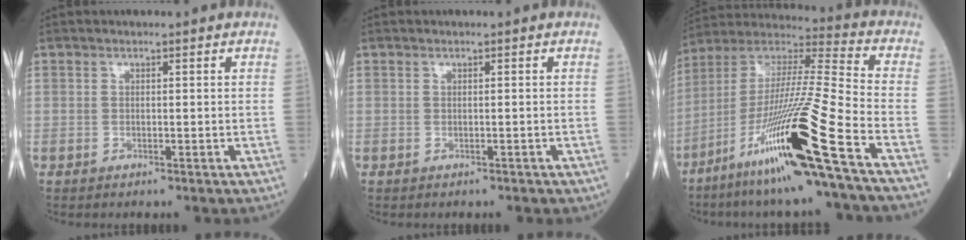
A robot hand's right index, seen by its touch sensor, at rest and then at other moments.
{"total": 1.2, "force": [-0.6, 0.6, 0.8], "torque": [-0.024, 0.001, 0.001]}
{"total": 24.8, "force": [-12.5, -0.5, 21.3], "torque": [-0.414, -0.054, -0.239]}